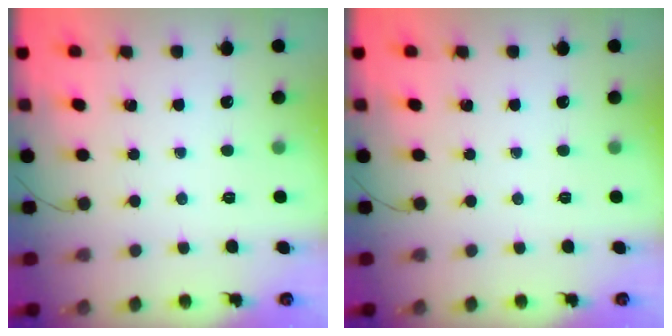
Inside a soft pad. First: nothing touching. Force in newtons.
{"total": 0.0}